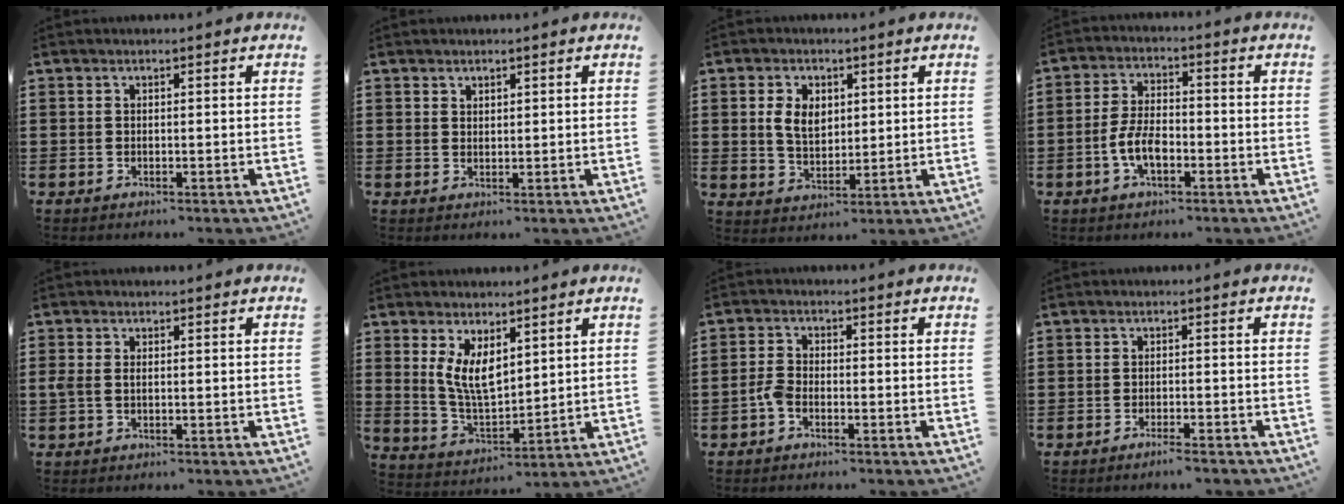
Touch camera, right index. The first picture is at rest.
{"total": 1.3, "force": [1.1, 0.6, 0.0], "torque": [-0.002, 0.002, 0.023]}
{"total": 5.2, "force": [1.2, 3.6, 3.6], "torque": [-0.081, 0.007, 0.016]}
{"total": 5.9, "force": [-2.1, 2.9, 4.7], "torque": [-0.114, -0.002, -0.047]}
{"total": 1.3, "force": [-0.1, 0.7, 1.1], "torque": [-0.030, 0.001, -0.006]}
{"total": 6.4, "force": [3.1, 3.1, 4.6], "torque": [-0.100, -0.005, 0.059]}
{"total": 2.4, "force": [-1.6, 1.0, 1.5], "torque": [-0.051, -0.002, -0.037]}
{"total": 1.9, "force": [-1.7, 0.0, 0.9], "torque": [-0.016, 0.001, -0.031]}